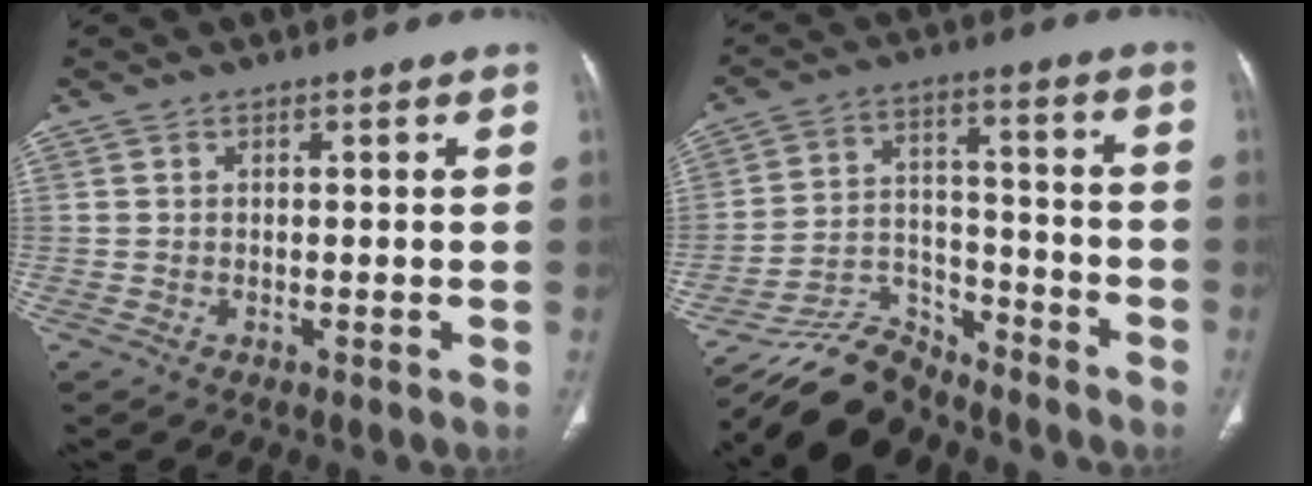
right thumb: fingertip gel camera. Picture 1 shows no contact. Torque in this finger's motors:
{"motor_torque": [2.08, -0.26, -0.11, -0.98, 0.00]}